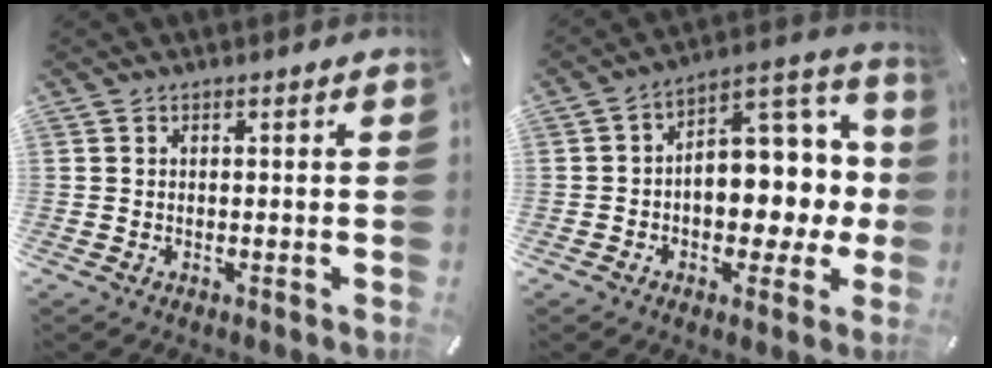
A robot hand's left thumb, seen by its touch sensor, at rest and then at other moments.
{"total": 12.9, "force": [1.0, 9.3, 8.9], "torque": [-0.097, -0.023, 0.024]}